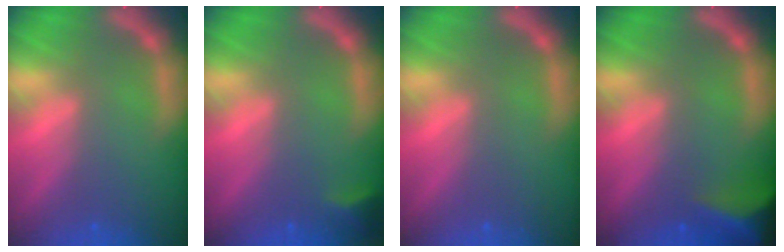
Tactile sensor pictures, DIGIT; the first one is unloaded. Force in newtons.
{"total": 1.9}
{"total": 0.0}
{"total": 8.5}